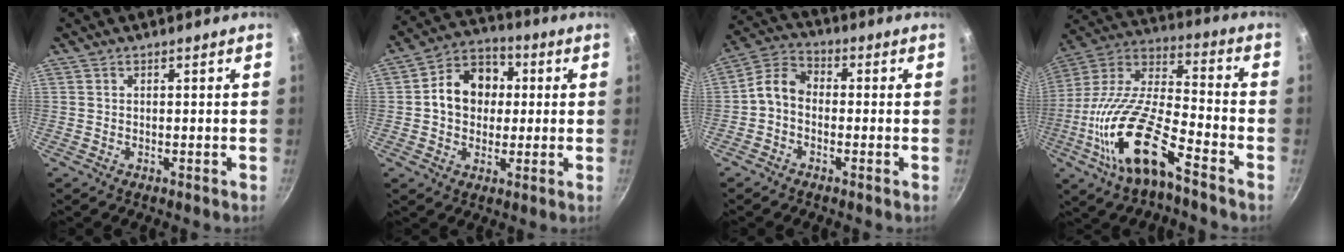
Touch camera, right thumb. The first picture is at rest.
{"total": 11.7, "force": [1.1, 9.5, 6.8], "torque": [-0.074, 0.021, 0.001]}
{"total": 5.9, "force": [-1.4, 4.3, 3.8], "torque": [-0.069, 0.031, -0.045]}
{"total": 20.5, "force": [-9.7, 7.1, 16.6], "torque": [-0.310, 0.054, -0.202]}